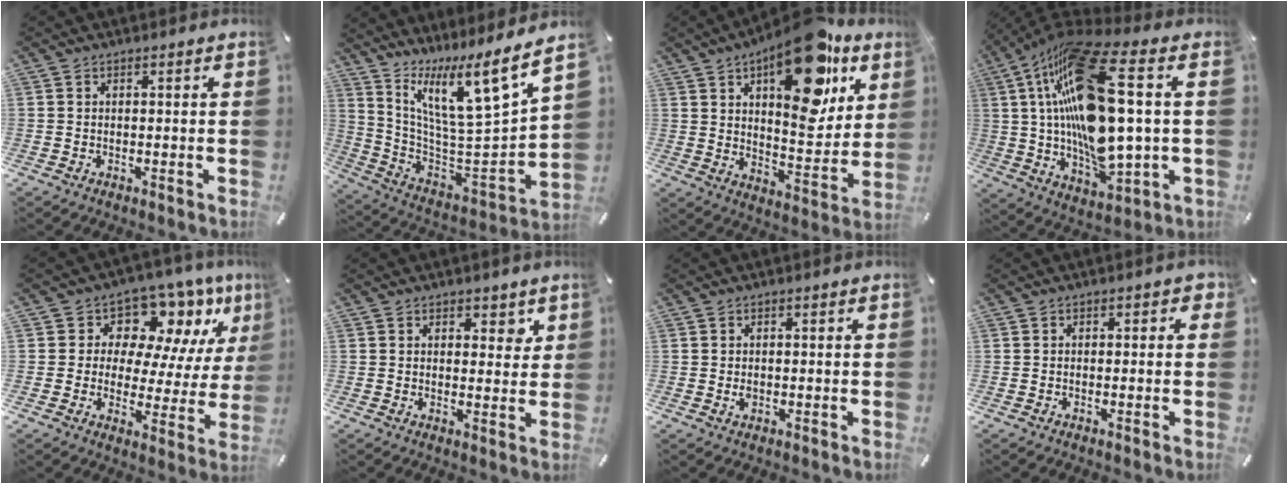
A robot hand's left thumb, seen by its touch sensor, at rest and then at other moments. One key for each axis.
{"total": 14.3, "fx": 11.1, "fy": 1.9, "fz": 8.8, "tx": -0.146, "ty": -0.118, "tz": 0.173}
{"total": 22.3, "fx": 12.7, "fy": 10.1, "fz": 15.3, "tx": -0.203, "ty": -0.078, "tz": 0.209}
{"total": 26.5, "fx": 4.2, "fy": 9.4, "fz": 24.4, "tx": -0.482, "ty": -0.031, "tz": 0.066}
{"total": 11.1, "fx": 8.1, "fy": 6.9, "fz": 3.4, "tx": -0.045, "ty": -0.088, "tz": 0.143}
{"total": 3.9, "fx": 2.3, "fy": 2.9, "fz": 1.5, "tx": 0.001, "ty": -0.013, "tz": 0.032}
{"total": 1.2, "fx": 0.0, "fy": 0.9, "fz": 0.8, "tx": -0.018, "ty": 0.003, "tz": -0.002}
{"total": 1.3, "fx": 0.0, "fy": 0.9, "fz": 0.9, "tx": -0.001, "ty": -0.001, "tz": -0.006}